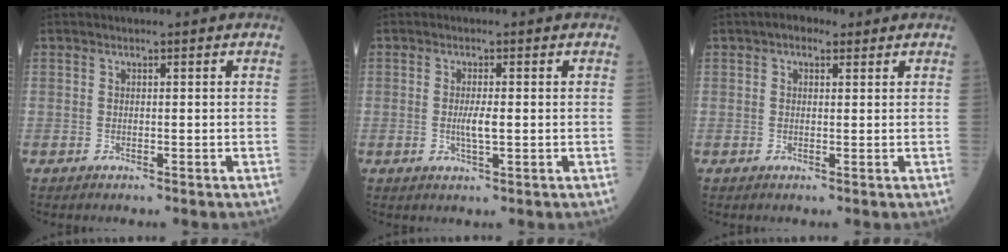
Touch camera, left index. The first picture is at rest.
{"total": 2.6, "force": [-0.2, 0.3, 2.6], "torque": [-0.054, -0.003, -0.003]}
{"total": 2.2, "force": [1.3, 1.3, 1.2], "torque": [-0.021, 0.013, 0.016]}